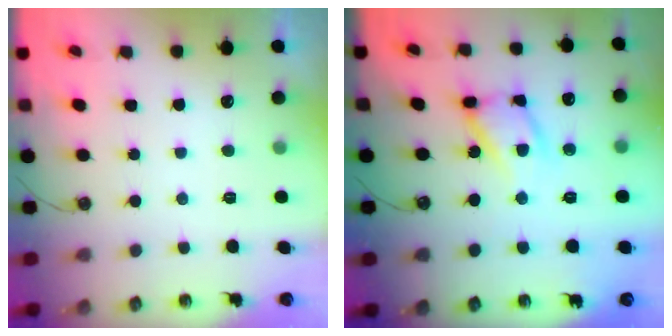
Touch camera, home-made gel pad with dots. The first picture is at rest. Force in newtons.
{"total": 13.3, "press": 13.3, "slide": 1.2}